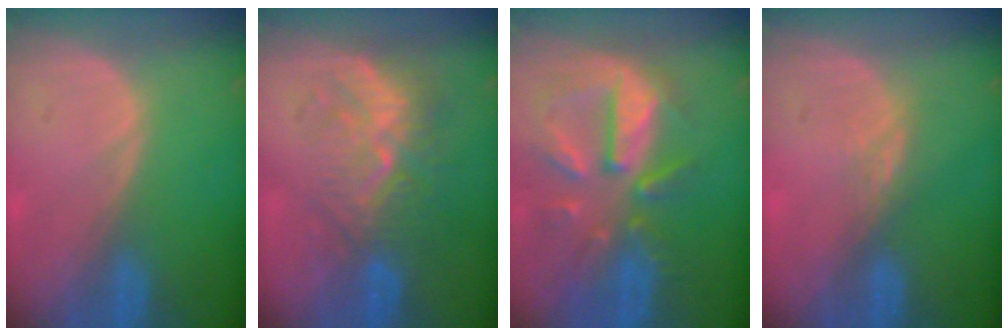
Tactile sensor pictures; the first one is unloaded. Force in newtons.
{"total": 8.7, "press": 8.2, "slide": 2.9}
{"total": 10.6, "press": 9.4, "slide": 4.9}
{"total": 2.4, "press": 1.9, "slide": 1.4}